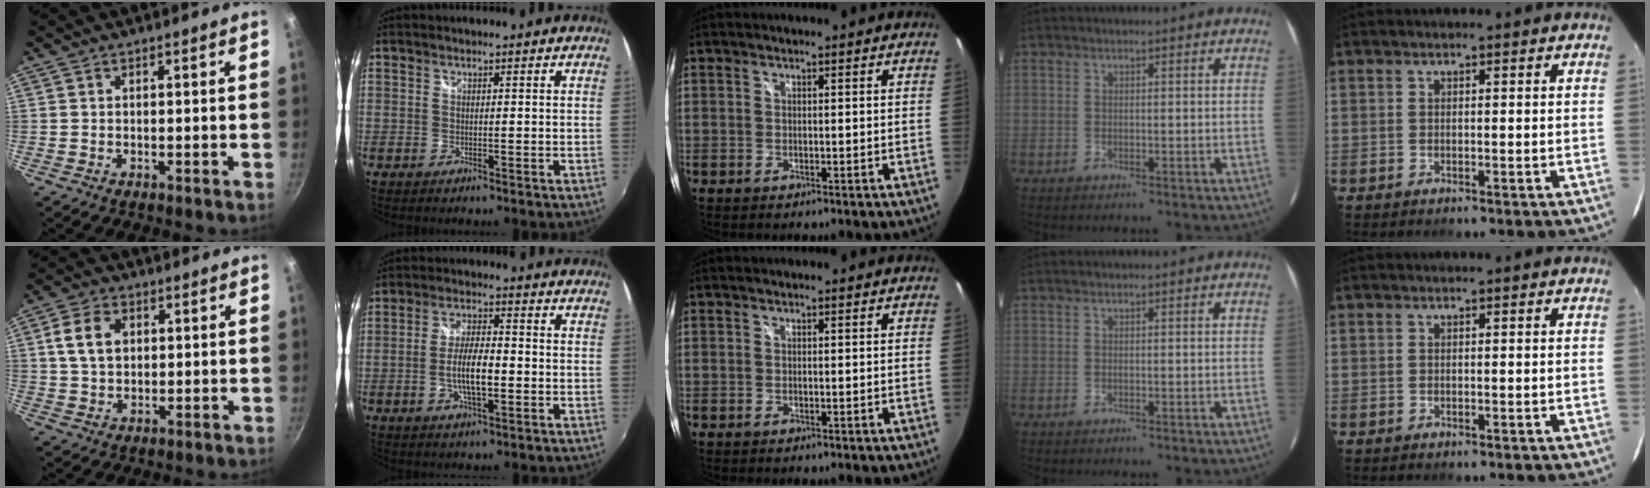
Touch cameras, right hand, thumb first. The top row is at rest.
{"thumb": {"total": 7.2, "force": [1.6, 5.2, 4.8], "torque": [-0.073, 0.005, 0.027]}, "index": {"total": 7.3, "force": [-1.8, 2.3, 6.7], "torque": [-0.130, 0.000, -0.031]}}